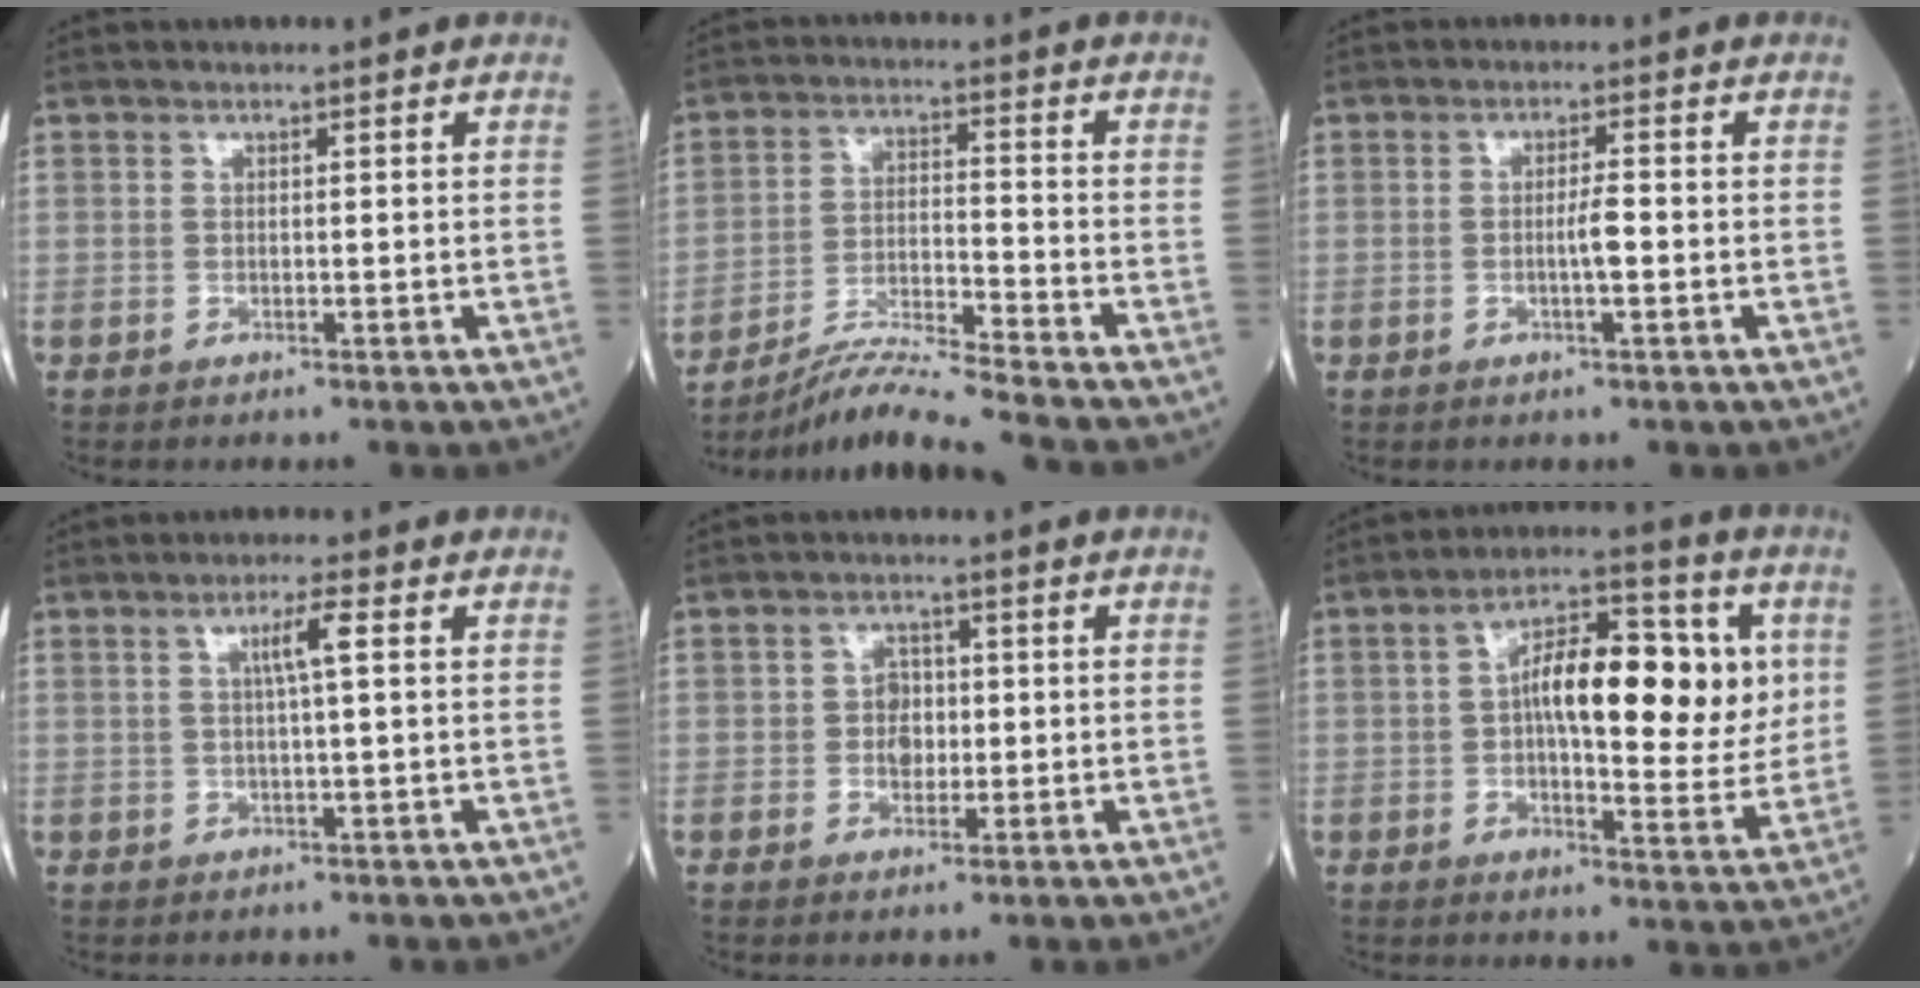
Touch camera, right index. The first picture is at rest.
{"total": 11.3, "force": [-10.3, -1.8, 4.3], "torque": [-0.076, -0.012, -0.180]}
{"total": 2.8, "force": [-0.7, 0.1, 2.7], "torque": [-0.044, 0.000, -0.013]}
{"total": 3.5, "force": [0.9, -0.3, 3.4], "torque": [-0.063, 0.002, 0.014]}
{"total": 3.3, "force": [-0.2, 2.5, 2.2], "torque": [-0.031, 0.006, -0.004]}
{"total": 15.8, "force": [2.9, 5.7, 14.4], "torque": [-0.217, 0.031, 0.039]}